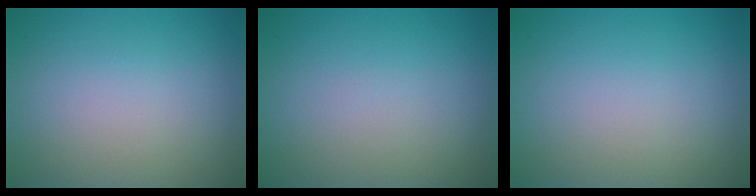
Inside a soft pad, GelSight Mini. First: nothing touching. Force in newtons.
{"total": 0.0}
{"total": 0.0}